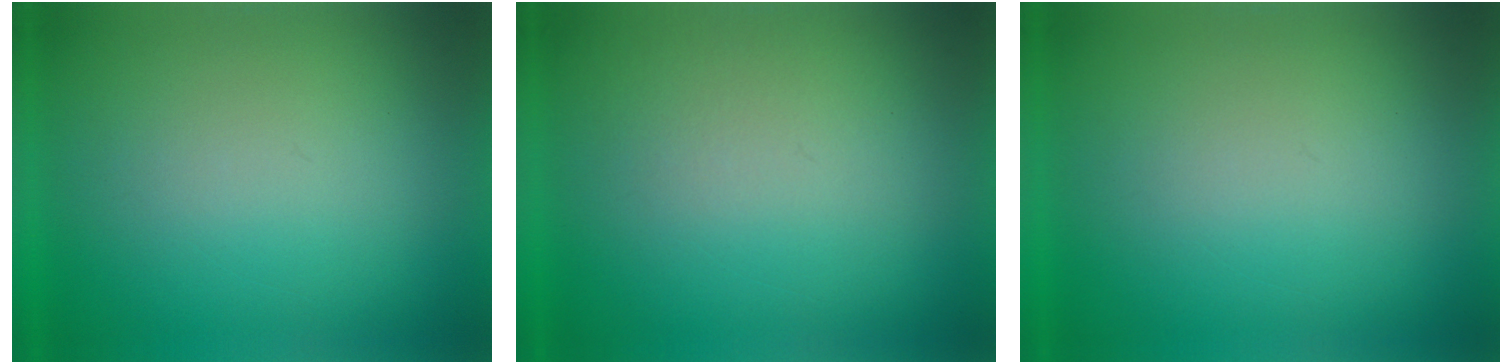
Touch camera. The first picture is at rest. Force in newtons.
{"total": 1.8}
{"total": 0.0}